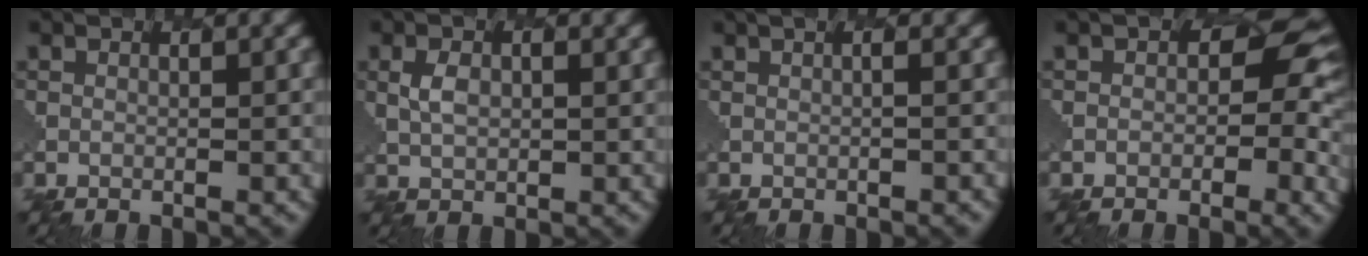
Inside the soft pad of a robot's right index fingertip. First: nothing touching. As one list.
[{"total": 1.3, "force": [0.9, 0.9, -0.3], "torque": [-0.042, 0.001, -0.003]}, {"total": 2.3, "force": [0.7, 1.2, 1.9], "torque": [-0.004, 0.018, -0.014]}, {"total": 2.8, "force": [0.5, 2.4, 1.3], "torque": [-0.031, 0.008, -0.029]}]